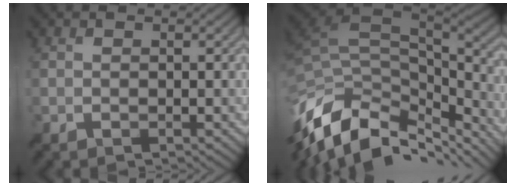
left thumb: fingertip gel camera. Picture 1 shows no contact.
{"total": 15.1, "force": [-7.7, 8.9, 9.4], "torque": [-0.251, -0.029, -0.129]}